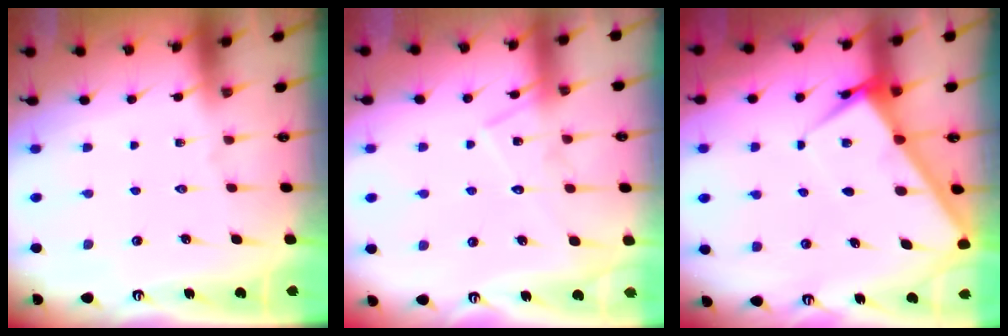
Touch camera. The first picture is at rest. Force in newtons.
{"total": 11.5, "press": 11.5, "slide": 0.8}
{"total": 6.2, "press": 6.1, "slide": 0.6}